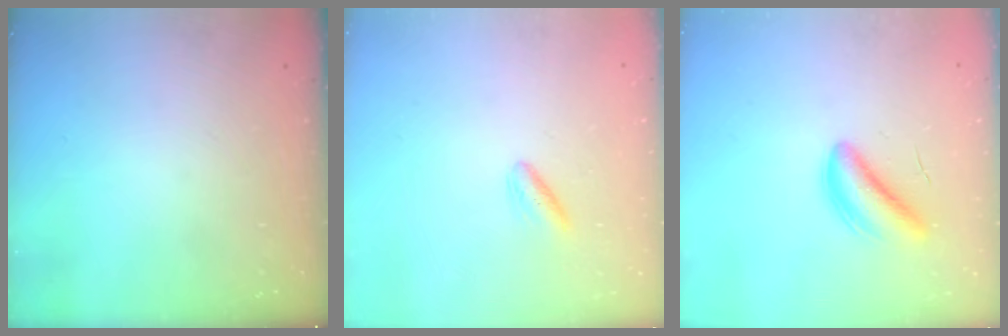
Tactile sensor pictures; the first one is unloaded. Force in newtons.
{"total": 2.8, "press": 2.5, "slide": 1.3}
{"total": 5.2, "press": 5.0, "slide": 1.5}